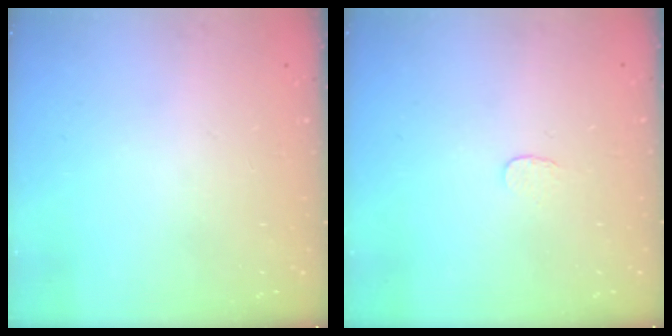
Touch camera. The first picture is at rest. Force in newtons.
{"total": 3.0, "press": 3.0, "slide": 0.2}